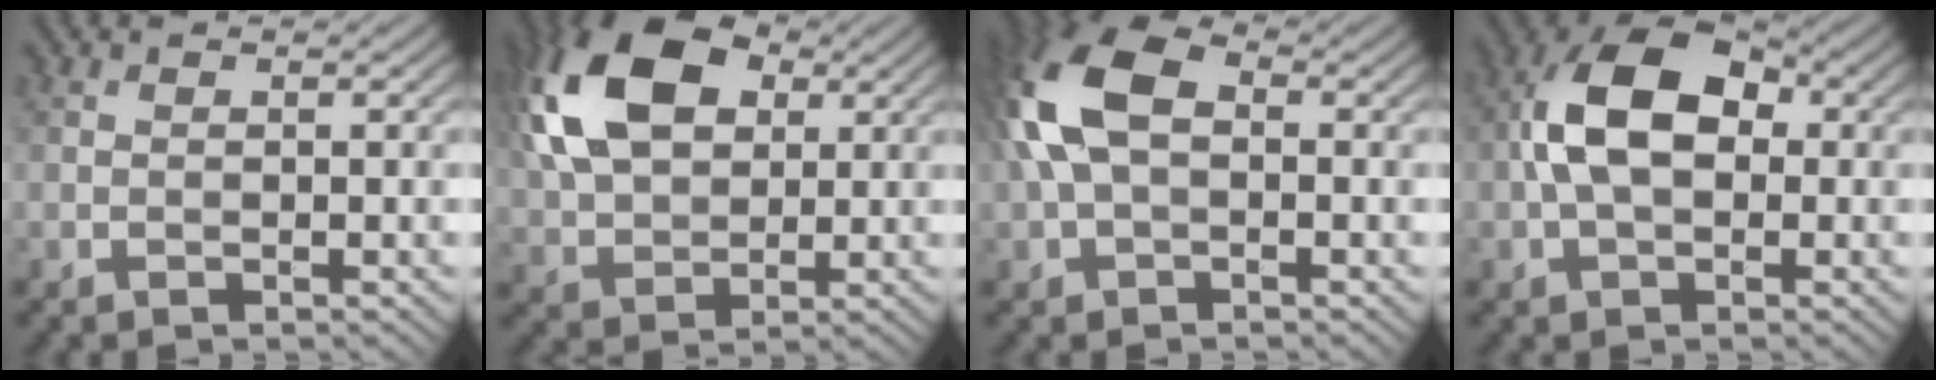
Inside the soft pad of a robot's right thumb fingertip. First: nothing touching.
{"total": 14.6, "force": [4.7, 9.1, 10.4], "torque": [-0.246, 0.030, 0.084]}
{"total": 10.7, "force": [1.0, 6.3, 8.6], "torque": [-0.219, 0.027, 0.003]}
{"total": 9.8, "force": [0.6, 5.9, 7.8], "torque": [-0.155, 0.017, -0.004]}